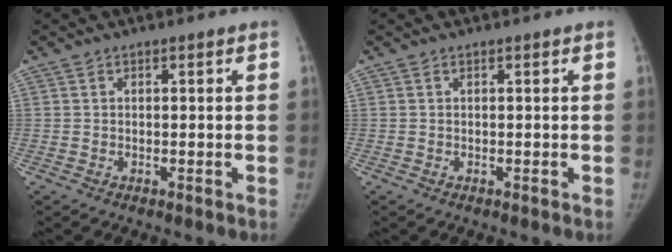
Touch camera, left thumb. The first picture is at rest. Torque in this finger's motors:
{"motor_torque": [0.00, 0.00, 0.48, -0.43, 0.00]}